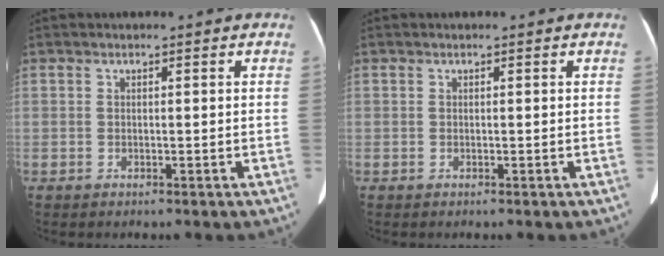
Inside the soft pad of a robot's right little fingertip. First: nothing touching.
{"total": 0.0}